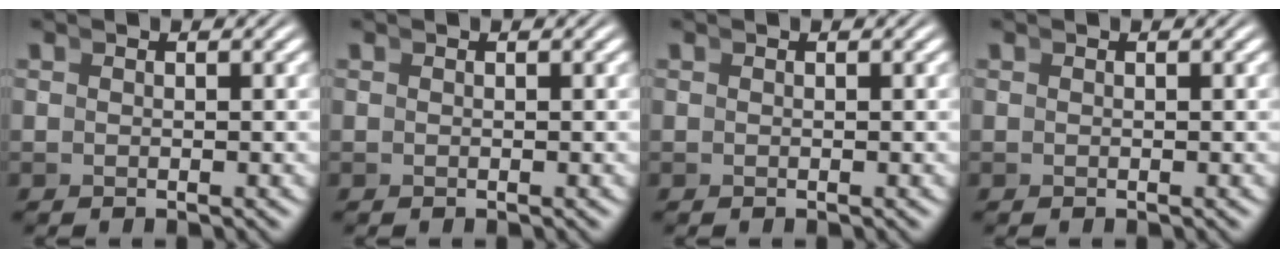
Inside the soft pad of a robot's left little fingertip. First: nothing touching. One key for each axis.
{"total": 0.0}
{"total": 0.0}
{"total": 0.0}